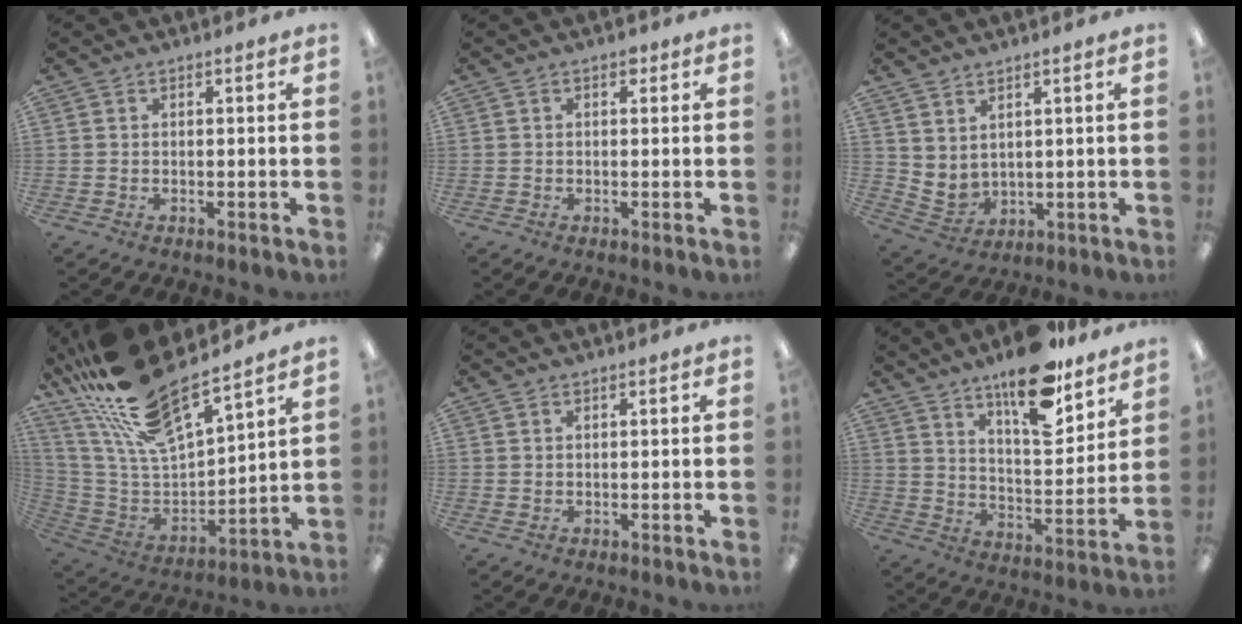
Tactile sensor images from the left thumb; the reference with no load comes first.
{"total": 1.3, "force": [0.7, 0.8, 0.8], "torque": [-0.008, -0.001, 0.011]}
{"total": 4.0, "force": [3.3, 2.1, 0.9], "torque": [-0.027, -0.023, 0.065]}
{"total": 21.4, "force": [17.6, 5.2, 11.1], "torque": [-0.240, -0.119, 0.307]}
{"total": 0.7, "force": [0.7, 0.2, 0.1], "torque": [-0.003, -0.001, 0.013]}
{"total": 17.4, "force": [13.3, 5.7, 9.6], "torque": [-0.145, -0.089, 0.223]}